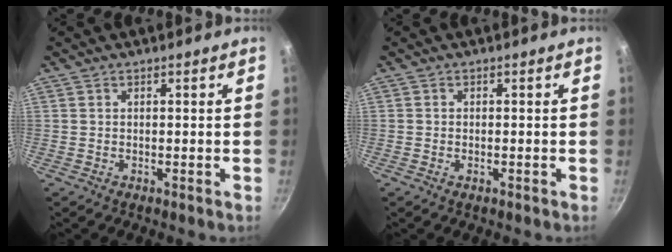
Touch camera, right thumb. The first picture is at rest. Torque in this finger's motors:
{"motor_torque": [-0.31, 0.02, -0.06, -0.06, 0.00]}